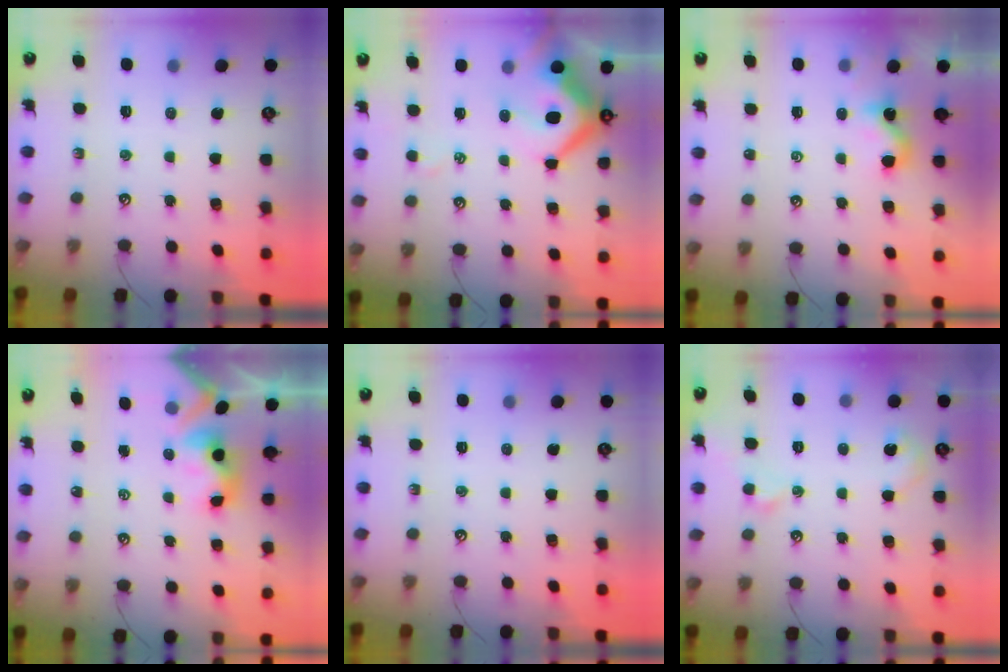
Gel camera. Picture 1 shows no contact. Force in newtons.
{"total": 8.9, "press": 8.7, "slide": 1.7}
{"total": 1.8, "press": 1.8, "slide": 0.5}
{"total": 3.3, "press": 3.3, "slide": 0.4}
{"total": 0.0}
{"total": 2.1, "press": 2.1, "slide": 0.1}